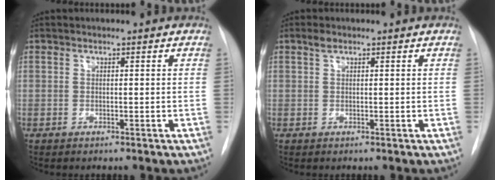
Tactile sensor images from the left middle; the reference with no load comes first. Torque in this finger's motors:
{"motor_torque": [0.27, -0.10, -0.13, -0.04]}